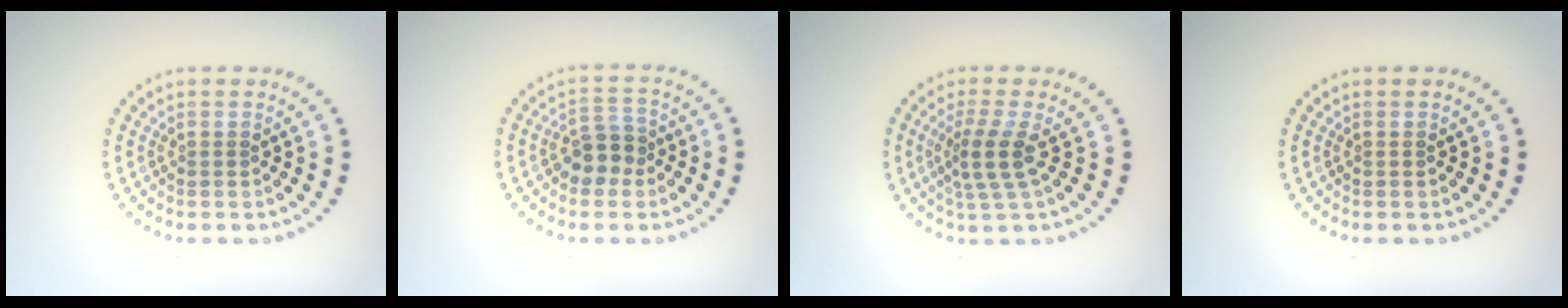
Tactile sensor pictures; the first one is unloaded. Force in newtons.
{"total": 3.3, "press": 3.0, "slide": 1.2}
{"total": 3.0, "press": 2.3, "slide": 2.0}
{"total": 0.0}